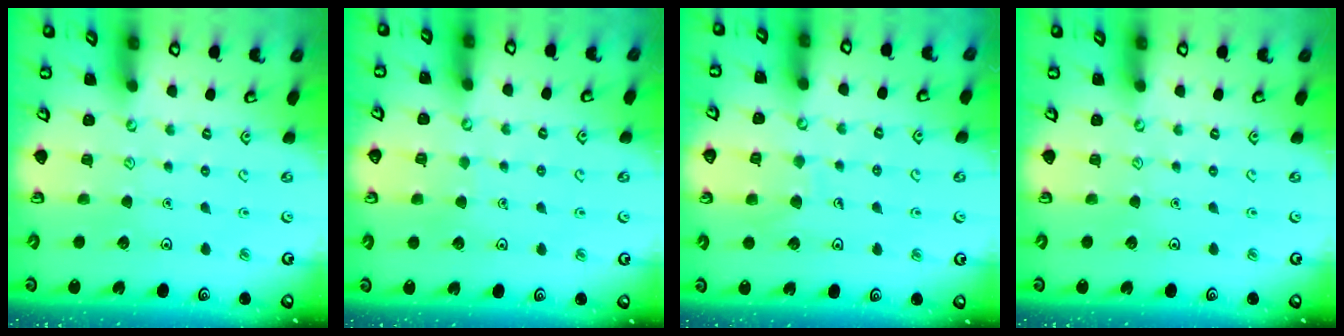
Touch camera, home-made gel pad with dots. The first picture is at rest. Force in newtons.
{"total": 3.3, "press": 3.2, "slide": 0.3}
{"total": 6.6, "press": 6.6, "slide": 0.6}
{"total": 0.0}